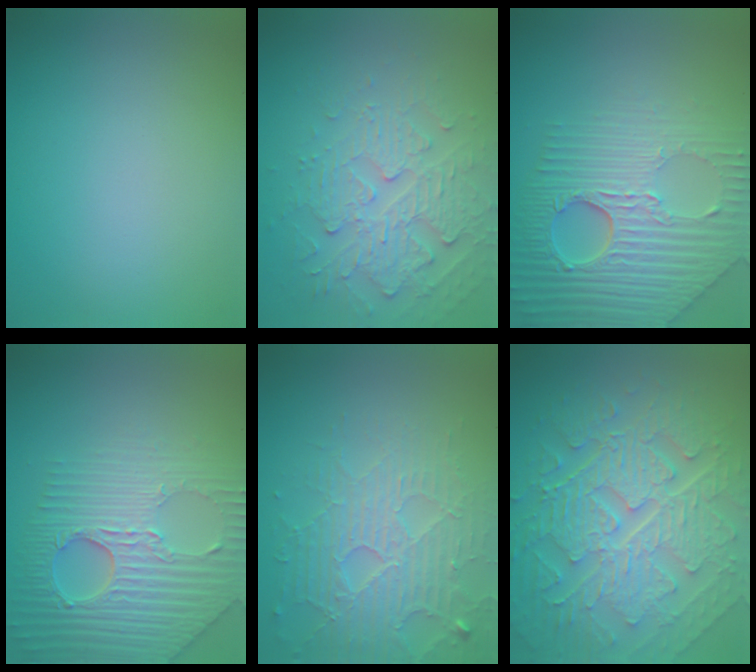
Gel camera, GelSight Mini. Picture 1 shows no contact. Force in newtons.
{"total": 4.0, "press": 3.5, "slide": 2.0}
{"total": 8.7, "press": 6.0, "slide": 6.3}
{"total": 6.2, "press": 5.2, "slide": 3.3}
{"total": 4.2, "press": 4.2, "slide": 0.7}
{"total": 9.9, "press": 6.7, "slide": 7.3}